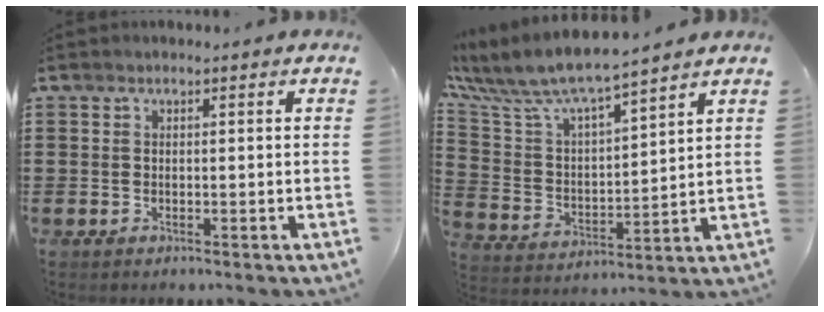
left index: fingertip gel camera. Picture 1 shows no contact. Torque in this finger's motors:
{"motor_torque": [1.29, -0.85, 0.46, 0.21]}